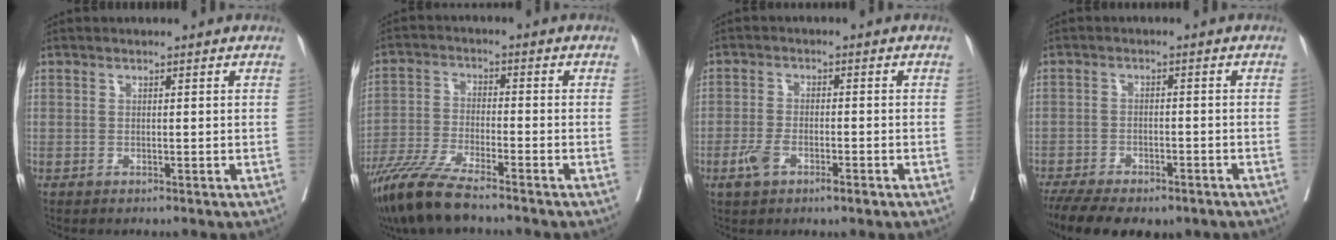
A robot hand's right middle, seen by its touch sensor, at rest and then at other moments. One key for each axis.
{"total": 10.2, "fx": -8.2, "fy": 0.9, "fz": 6.0, "tx": -0.116, "ty": -0.032, "tz": -0.153}
{"total": 4.5, "fx": -2.2, "fy": 1.7, "fz": 3.5, "tx": -0.066, "ty": 0.000, "tz": -0.037}
{"total": 15.2, "fx": -11.0, "fy": 6.4, "fz": 8.3, "tx": -0.190, "ty": -0.017, "tz": -0.158}